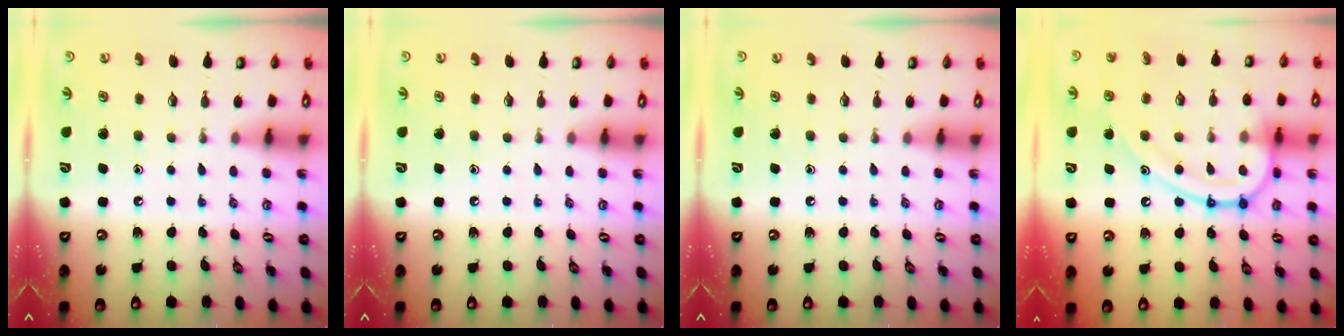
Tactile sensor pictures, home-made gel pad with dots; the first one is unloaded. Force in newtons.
{"total": 0.0}
{"total": 0.0}
{"total": 17.3, "press": 17.2, "slide": 1.9}